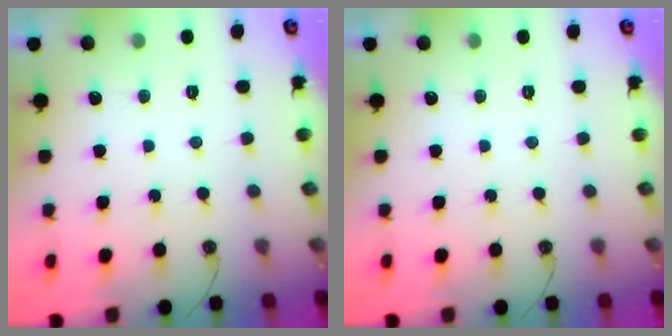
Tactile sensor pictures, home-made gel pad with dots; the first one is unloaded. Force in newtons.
{"total": 0.0}